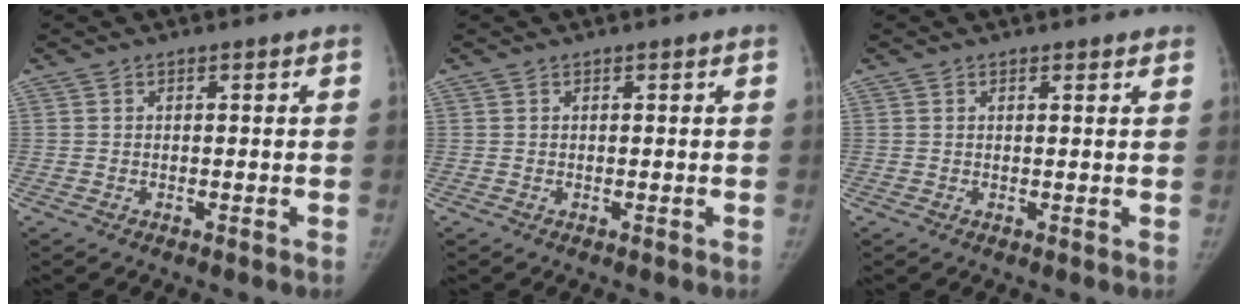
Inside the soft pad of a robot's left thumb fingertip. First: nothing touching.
{"total": 0.0}
{"total": 1.0, "force": [0.9, 0.4, 0.5], "torque": [-0.004, -0.004, 0.011]}